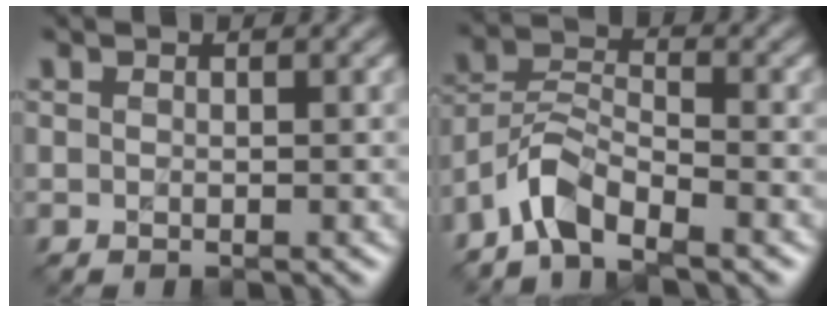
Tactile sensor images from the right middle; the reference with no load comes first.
{"total": 4.2, "force": [-3.3, 1.3, 2.2], "torque": [-0.039, 0.006, -0.076]}